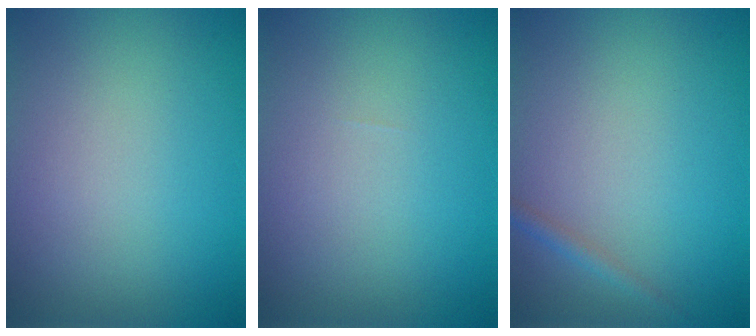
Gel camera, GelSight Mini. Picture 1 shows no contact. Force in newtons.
{"total": 0.0}
{"total": 1.1, "press": 1.1, "slide": 0.1}